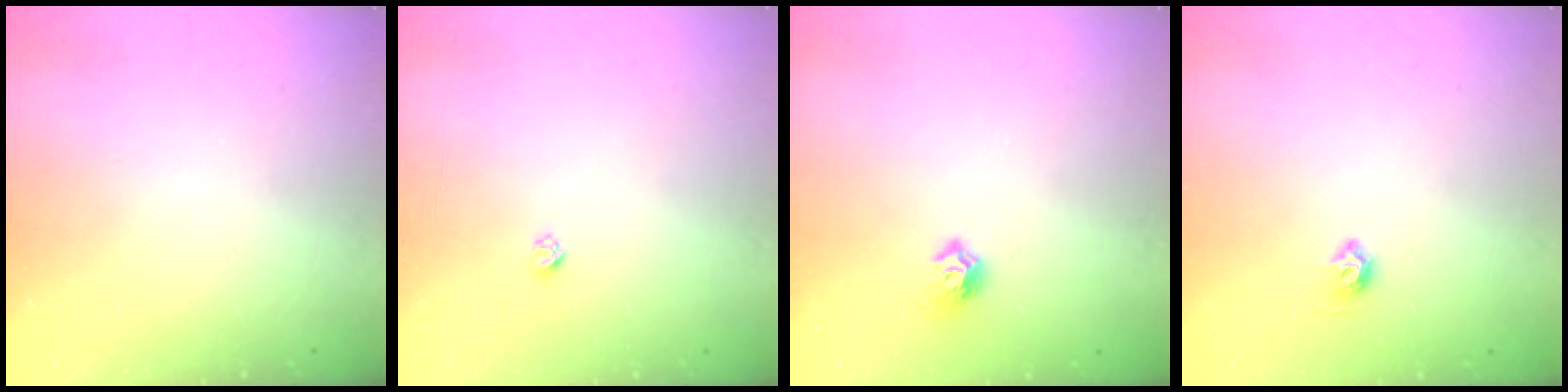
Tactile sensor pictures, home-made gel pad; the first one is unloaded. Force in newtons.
{"total": 2.3, "press": 2.3, "slide": 0.2}
{"total": 5.1, "press": 5.0, "slide": 1.0}
{"total": 5.7, "press": 5.7, "slide": 0.7}